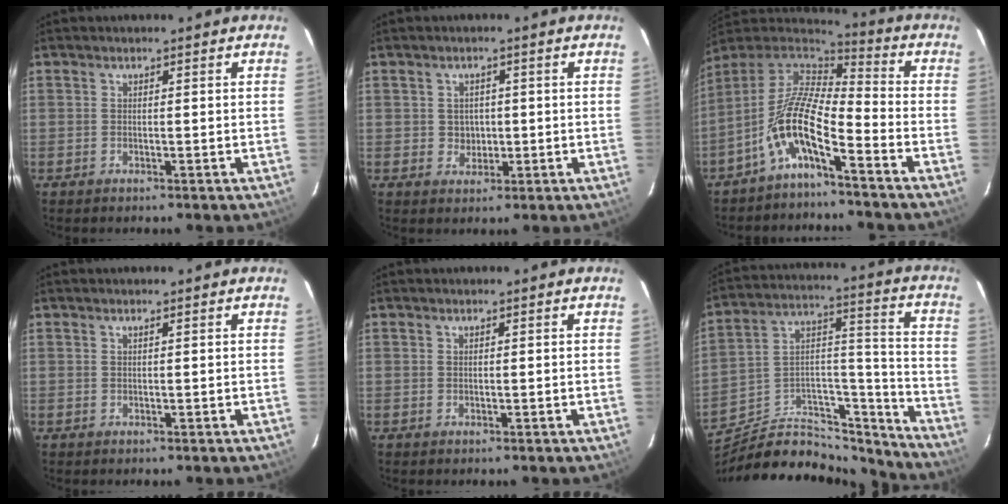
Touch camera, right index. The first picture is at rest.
{"total": 2.8, "force": [0.0, 2.7, 0.6], "torque": [-0.009, 0.009, 0.004]}
{"total": 11.0, "force": [-6.4, 2.7, 8.6], "torque": [-0.177, 0.012, -0.130]}
{"total": 0.0}
{"total": 0.0}
{"total": 23.9, "force": [-20.1, 9.8, 8.5], "torque": [-0.146, 0.074, -0.292]}